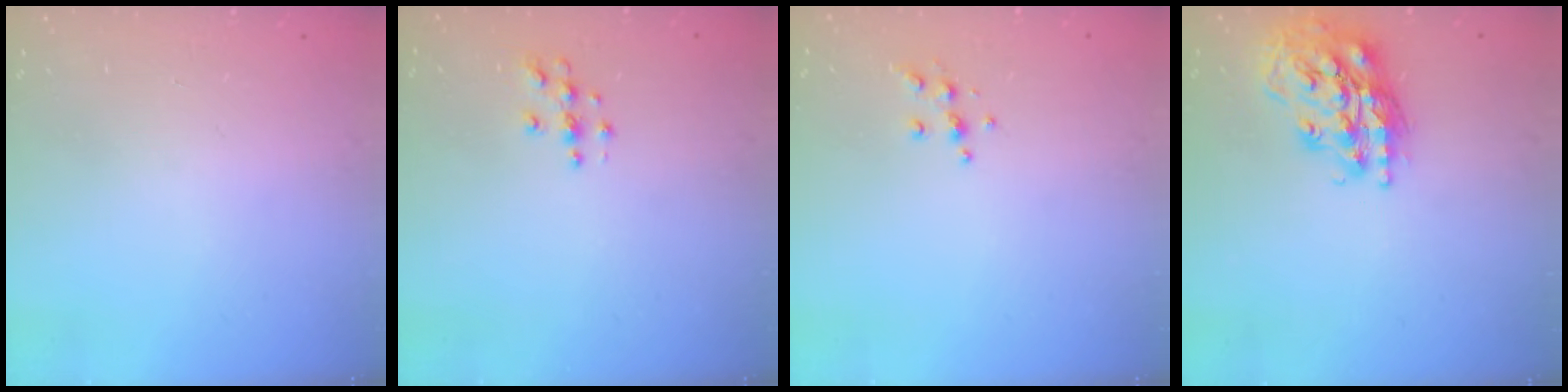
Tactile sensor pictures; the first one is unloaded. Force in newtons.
{"total": 3.7, "press": 3.7, "slide": 0.2}
{"total": 5.6, "press": 5.6, "slide": 0.6}
{"total": 18.4, "press": 18.3, "slide": 1.7}